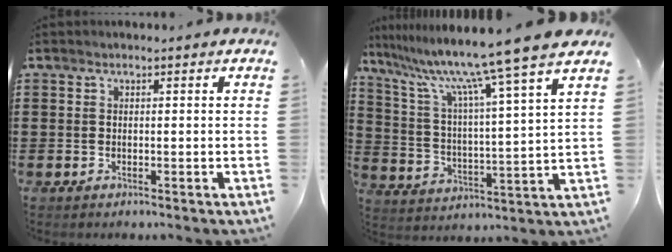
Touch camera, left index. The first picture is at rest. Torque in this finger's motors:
{"motor_torque": [1.65, 0.48, 1.05, 0.20]}